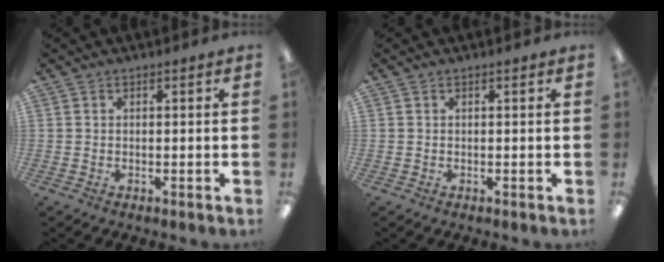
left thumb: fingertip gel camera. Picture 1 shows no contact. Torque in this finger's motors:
{"motor_torque": [0.00, 0.00, 0.01, 0.01, 0.00]}